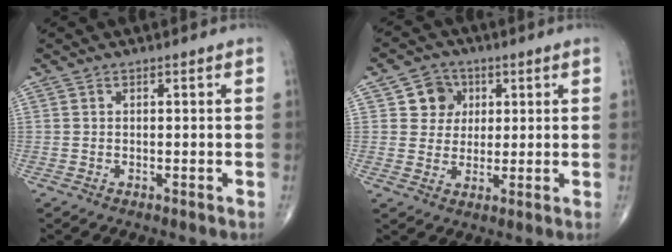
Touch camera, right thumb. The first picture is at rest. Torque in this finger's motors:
{"motor_torque": [-0.36, 0.37, 0.02, -0.02, 0.01]}